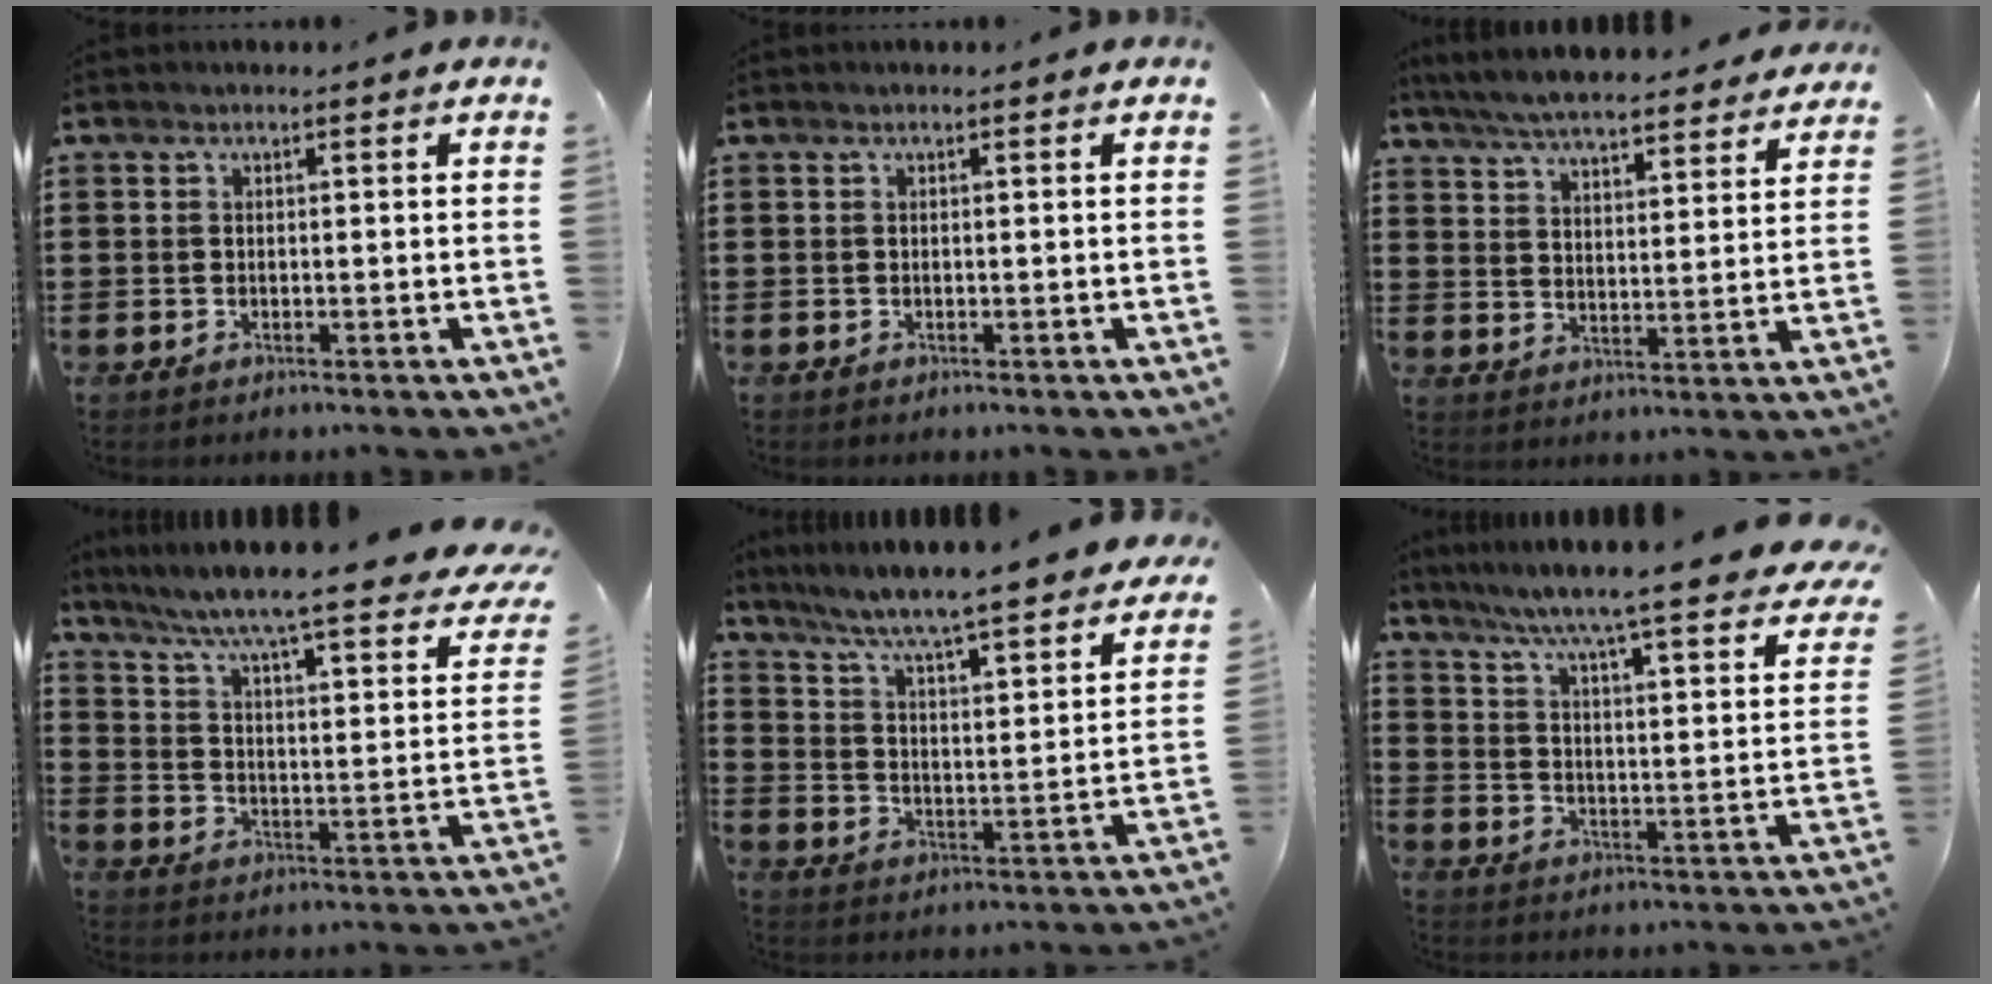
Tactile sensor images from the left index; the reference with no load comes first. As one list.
[{"total": 0.0}, {"total": 6.6, "force": [6.3, 0.5, 1.9], "torque": [-0.063, -0.031, 0.111]}, {"total": 6.1, "force": [4.6, -0.4, 4.0], "torque": [-0.099, -0.047, 0.066]}, {"total": 5.7, "force": [5.1, -0.5, 2.5], "torque": [-0.074, -0.051, 0.078]}, {"total": 5.9, "force": [4.9, -1.1, 3.1], "torque": [-0.083, -0.051, 0.071]}]